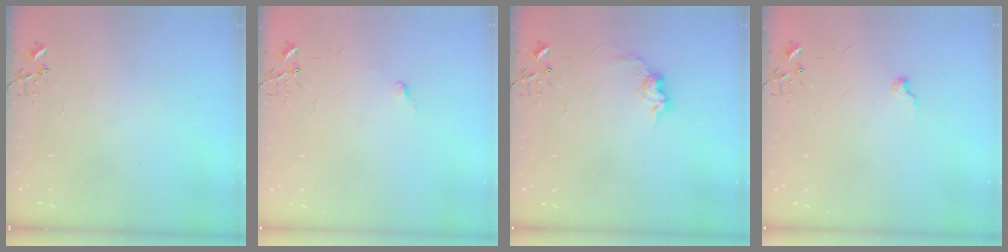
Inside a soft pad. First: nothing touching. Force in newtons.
{"total": 4.7, "press": 4.7, "slide": 0.5}
{"total": 9.0, "press": 9.0, "slide": 0.5}
{"total": 5.1, "press": 5.0, "slide": 0.6}